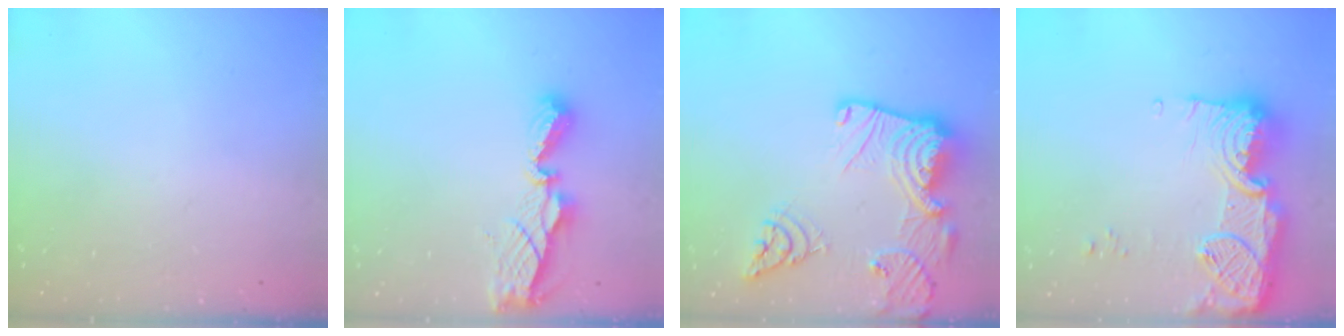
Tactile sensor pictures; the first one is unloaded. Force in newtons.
{"total": 8.1, "press": 8.1, "slide": 0.5}
{"total": 22.7, "press": 22.6, "slide": 2.4}
{"total": 21.0, "press": 20.1, "slide": 6.1}